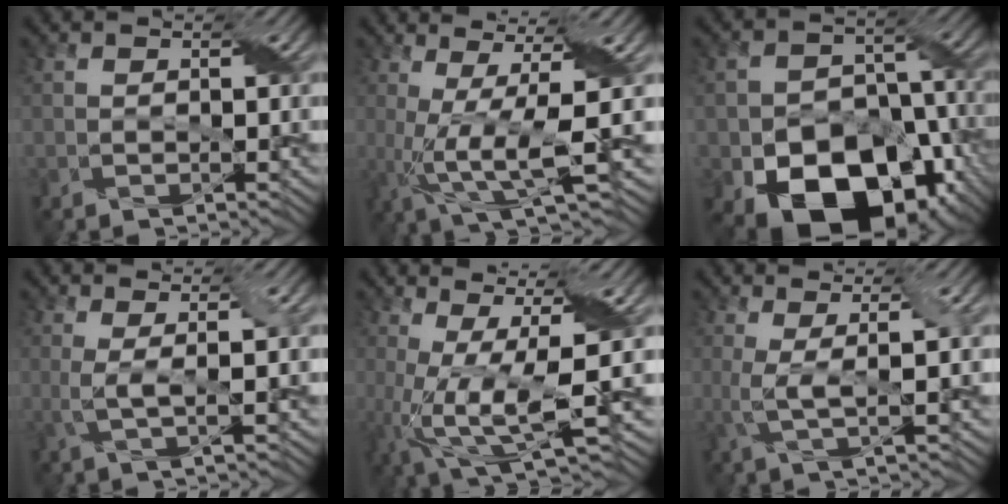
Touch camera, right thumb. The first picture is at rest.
{"total": 10.0, "force": [-0.9, 2.3, 9.7], "torque": [-0.189, 0.005, -0.001]}
{"total": 17.0, "force": [-8.6, 11.1, 9.6], "torque": [-0.143, -0.042, -0.138]}
{"total": 3.3, "force": [0.5, 0.7, 3.2], "torque": [-0.066, -0.002, 0.009]}
{"total": 12.5, "force": [-2.0, 3.7, 11.8], "torque": [-0.246, -0.007, -0.014]}
{"total": 4.4, "force": [0.5, 0.9, 4.3], "torque": [-0.089, 0.004, 0.008]}